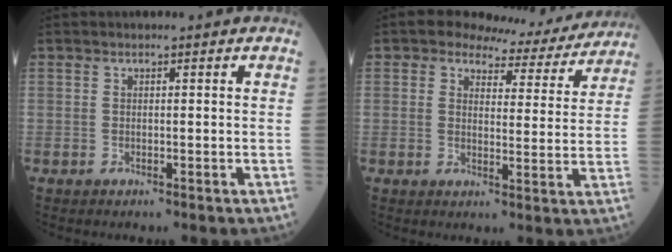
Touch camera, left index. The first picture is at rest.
{"total": 9.1, "force": [8.3, 3.2, 1.7], "torque": [-0.017, -0.002, 0.093]}